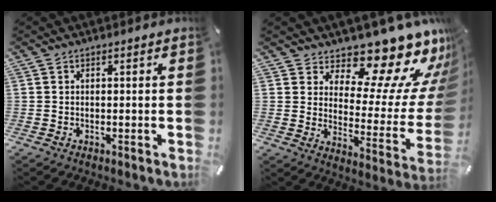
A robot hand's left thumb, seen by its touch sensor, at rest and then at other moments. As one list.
[{"total": 16.2, "force": [13.5, 5.9, 6.7], "torque": [-0.094, -0.128, 0.225]}]